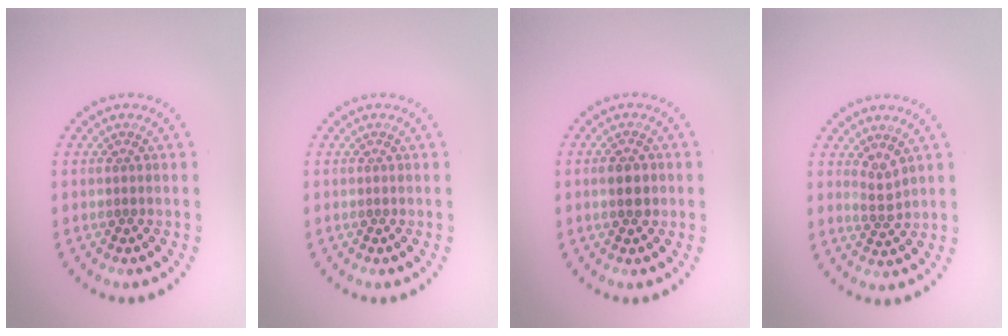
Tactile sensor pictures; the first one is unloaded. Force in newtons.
{"total": 0.0}
{"total": 1.9, "press": 1.9, "slide": 0.1}
{"total": 1.5, "press": 1.0, "slide": 1.1}